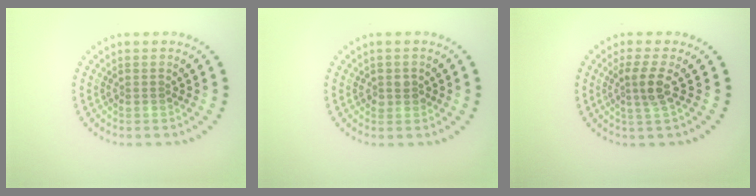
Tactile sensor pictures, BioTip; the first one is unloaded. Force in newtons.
{"total": 1.3, "press": 1.2, "slide": 0.5}
{"total": 2.5, "press": 1.9, "slide": 1.5}